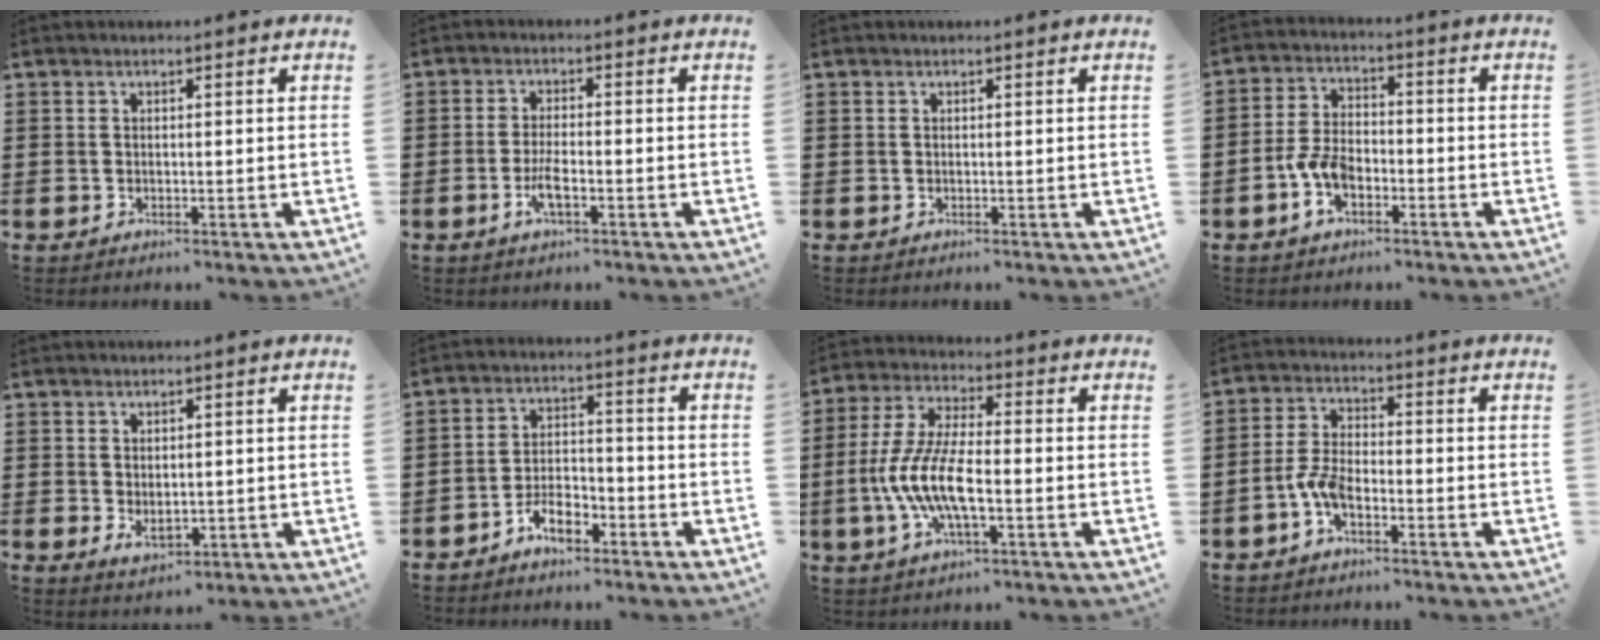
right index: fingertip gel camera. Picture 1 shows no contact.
{"total": 3.5, "force": [-1.6, 0.6, 3.1], "torque": [-0.067, -0.006, -0.031]}
{"total": 0.0}
{"total": 5.8, "force": [-2.7, 3.2, 4.1], "torque": [-0.106, -0.002, -0.056]}
{"total": 2.4, "force": [-0.2, 1.3, 2.0], "torque": [-0.039, -0.001, -0.001]}
{"total": 5.0, "force": [-3.8, 1.9, 2.7], "torque": [-0.059, 0.006, -0.074]}
{"total": 9.5, "force": [-2.8, 2.9, 8.6], "torque": [-0.199, -0.015, -0.058]}
{"total": 4.9, "force": [-2.6, 1.9, 3.8], "torque": [-0.093, -0.001, -0.053]}